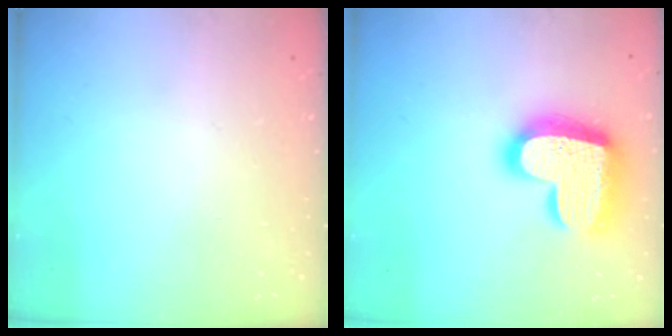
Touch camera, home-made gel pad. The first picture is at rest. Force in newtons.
{"total": 20.8, "press": 20.7, "slide": 1.5}